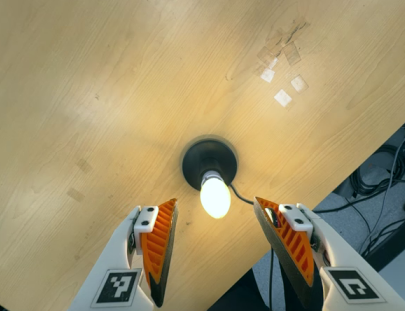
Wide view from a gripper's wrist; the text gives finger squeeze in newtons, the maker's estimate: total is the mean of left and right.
{"total": 0.0}